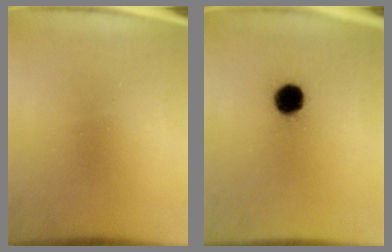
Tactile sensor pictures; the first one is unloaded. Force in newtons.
{"total": 7.1}